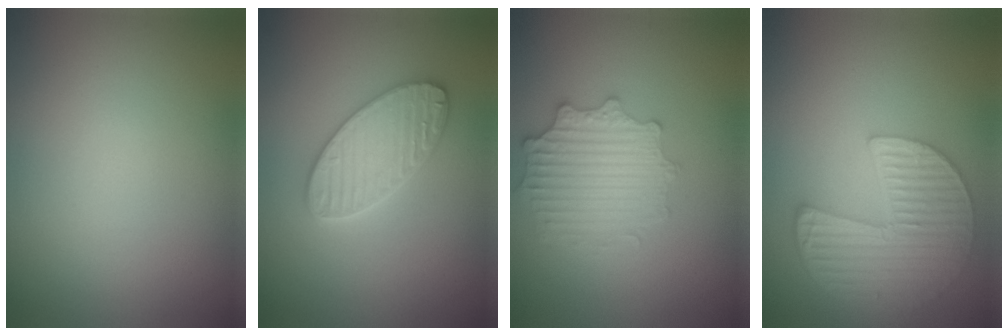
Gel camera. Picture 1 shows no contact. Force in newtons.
{"total": 4.2, "press": 3.9, "slide": 1.5}
{"total": 2.9, "press": 2.9, "slide": 0.6}
{"total": 5.9, "press": 4.6, "slide": 3.7}